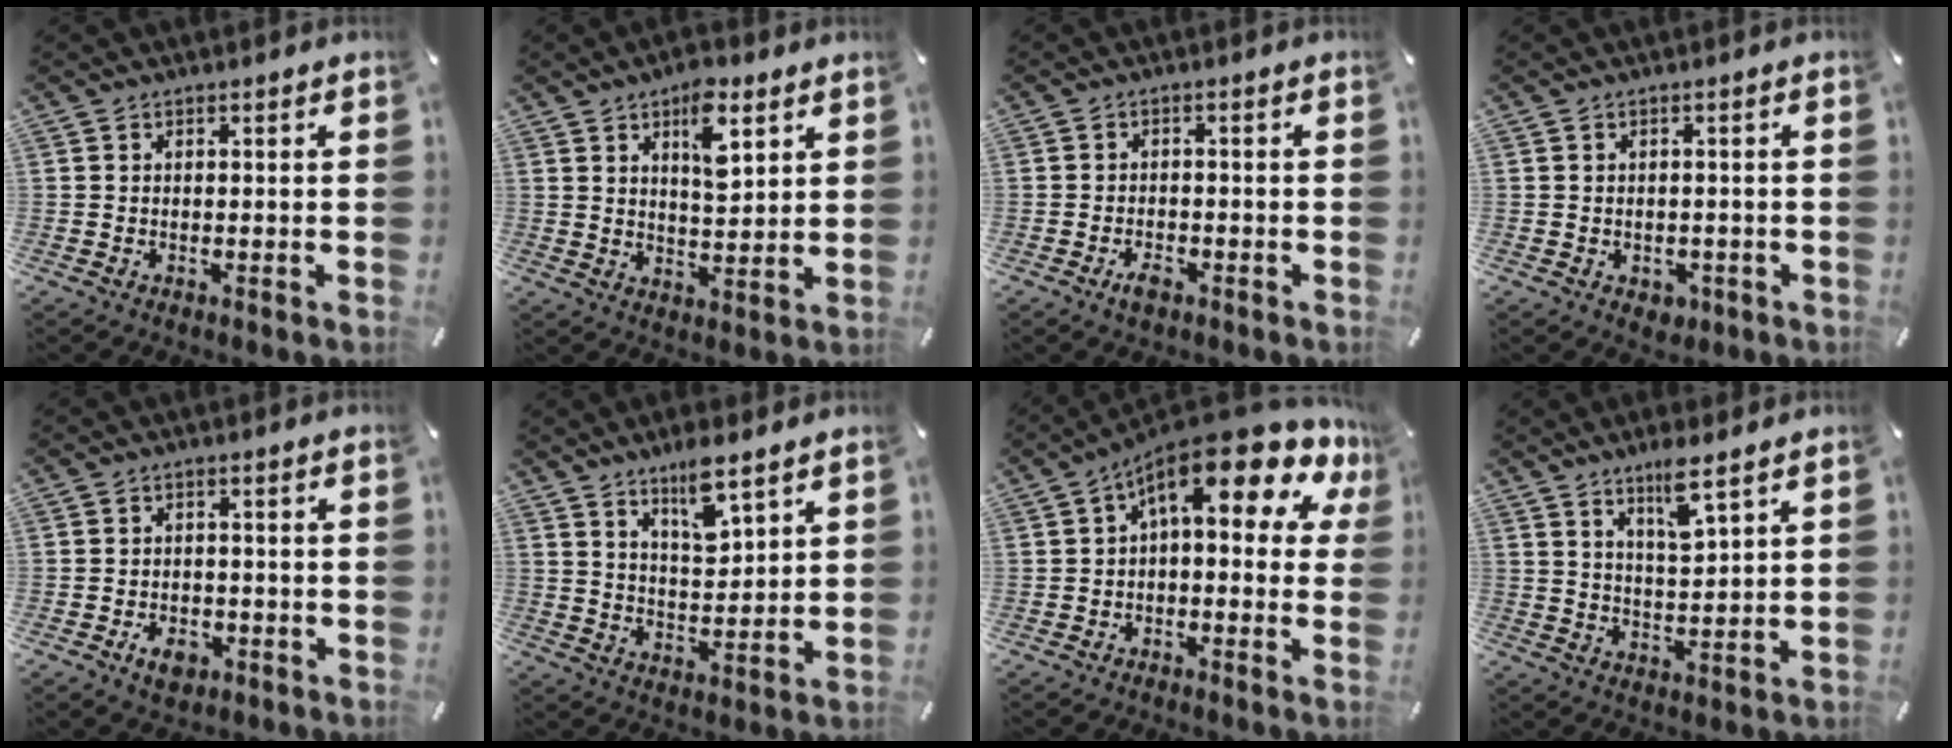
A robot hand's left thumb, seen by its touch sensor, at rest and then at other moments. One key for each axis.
{"total": 9.3, "fx": 5.1, "fy": 4.3, "fz": 6.5, "tx": -0.082, "ty": -0.025, "tz": 0.080}
{"total": 3.0, "fx": -1.9, "fy": 1.6, "fz": 1.7, "tx": -0.034, "ty": 0.006, "tz": -0.036}
{"total": 2.4, "fx": -0.9, "fy": 2.0, "fz": 0.9, "tx": -0.015, "ty": 0.005, "tz": -0.017}
{"total": 4.6, "fx": -2.4, "fy": 3.1, "fz": 2.5, "tx": -0.050, "ty": 0.009, "tz": -0.044}
{"total": 8.4, "fx": 6.4, "fy": 2.5, "fz": 4.9, "tx": -0.072, "ty": -0.038, "tz": 0.108}
{"total": 14.9, "fx": 7.3, "fy": 5.2, "fz": 11.8, "tx": -0.196, "ty": -0.059, "tz": 0.118}
{"total": 7.1, "fx": 5.3, "fy": 1.1, "fz": 4.6, "tx": -0.081, "ty": -0.029, "tz": 0.087}